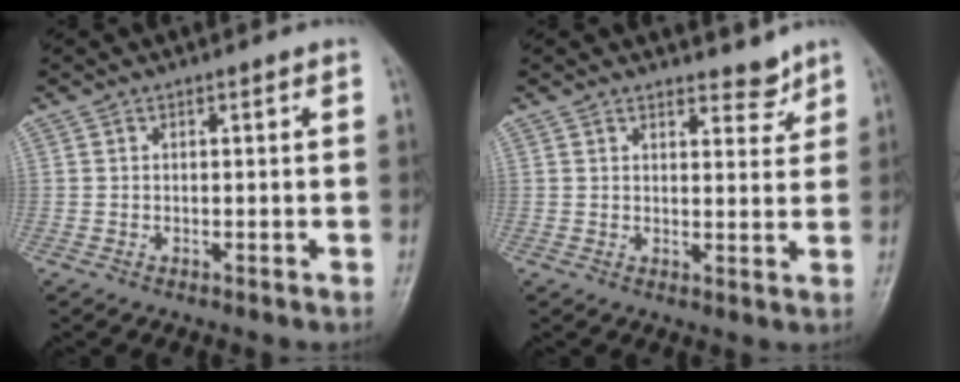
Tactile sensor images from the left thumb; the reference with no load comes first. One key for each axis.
{"total": 3.7, "fx": 3.2, "fy": 1.5, "fz": 1.1, "tx": 0.003, "ty": -0.025, "tz": 0.044}